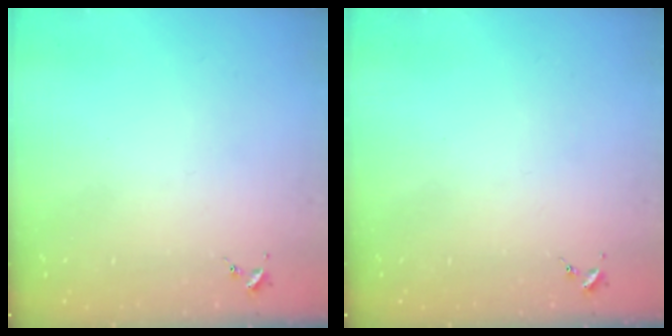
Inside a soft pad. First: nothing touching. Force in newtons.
{"total": 0.0}